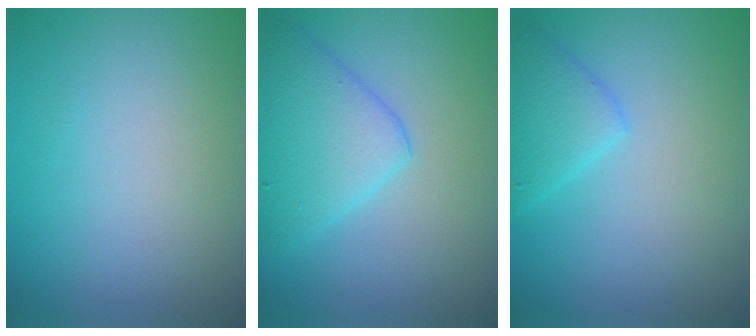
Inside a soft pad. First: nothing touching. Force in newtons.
{"total": 5.0, "press": 5.0, "slide": 0.2}
{"total": 2.6, "press": 2.6, "slide": 0.1}